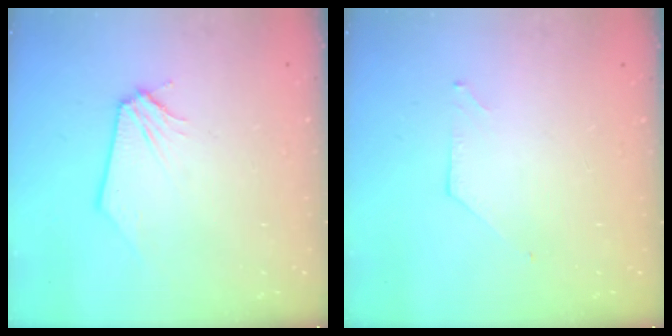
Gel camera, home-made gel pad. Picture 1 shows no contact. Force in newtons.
{"total": 0.0}